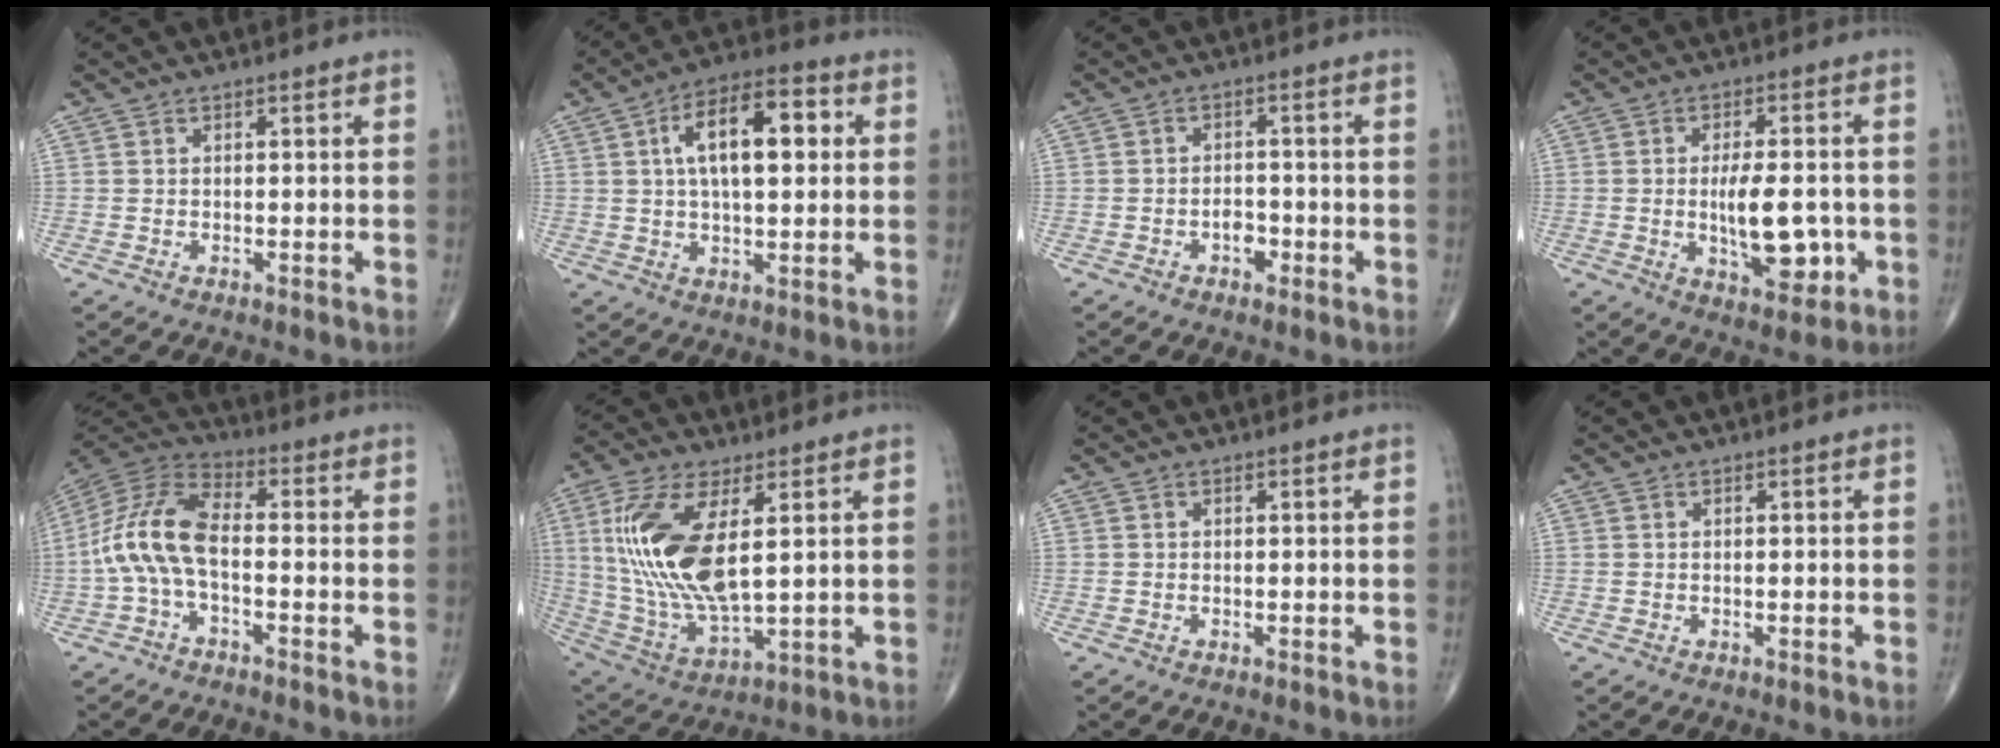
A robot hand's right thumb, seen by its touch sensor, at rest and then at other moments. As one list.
[{"total": 14.2, "force": [3.0, 6.5, 12.3], "torque": [-0.188, 0.017, 0.044]}, {"total": 3.0, "force": [-1.3, 2.0, 1.9], "torque": [-0.016, 0.011, -0.022]}, {"total": 10.8, "force": [-1.6, 4.8, 9.5], "torque": [-0.128, 0.001, -0.016]}, {"total": 11.7, "force": [-1.9, 5.6, 10.1], "torque": [-0.216, 0.037, -0.048]}, {"total": 19.0, "force": [4.0, 7.9, 16.8], "torque": [-0.359, -0.023, 0.085]}, {"total": 0.0}, {"total": 0.0}]